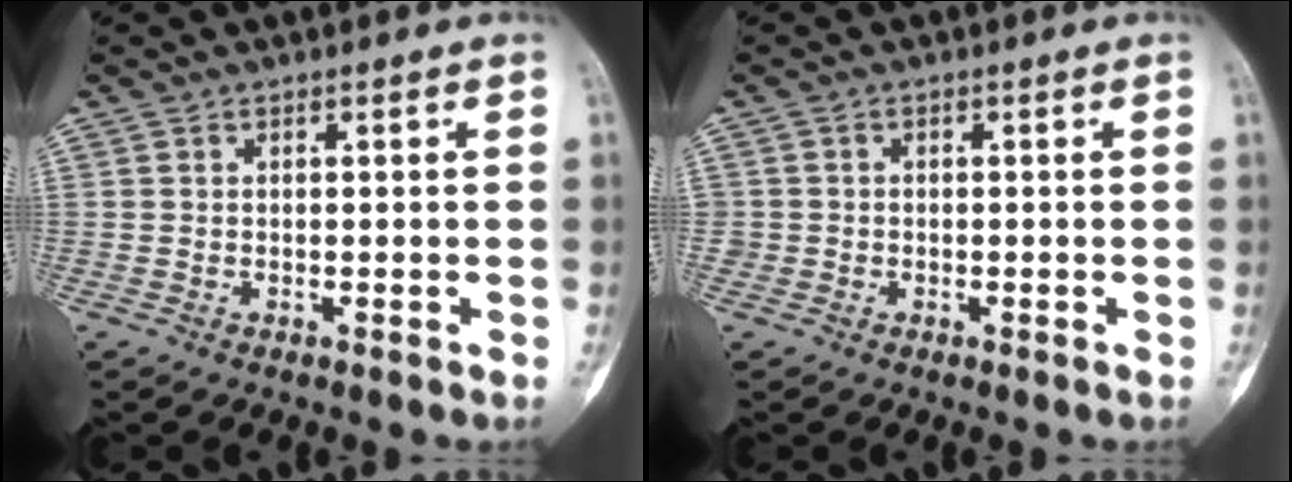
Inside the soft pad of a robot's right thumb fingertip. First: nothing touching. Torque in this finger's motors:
{"motor_torque": [0.29, 0.30, 0.11, -0.10, 0.03]}